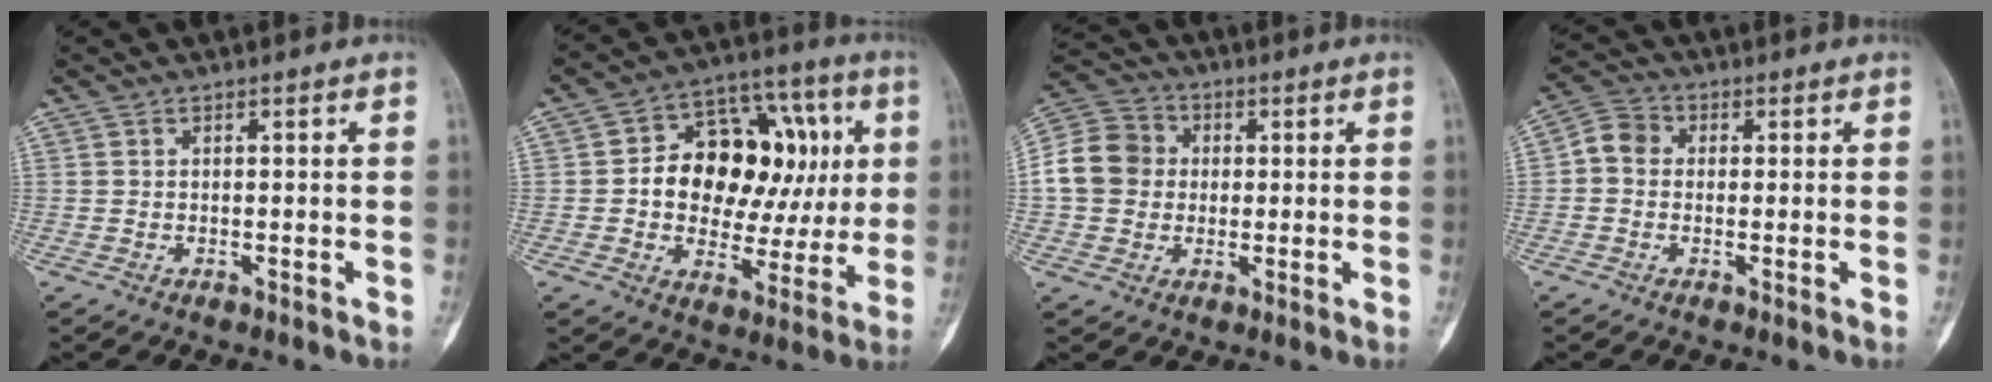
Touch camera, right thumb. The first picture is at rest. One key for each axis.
{"total": 21.2, "fx": 2.9, "fy": 13.6, "fz": 16.0, "tx": -0.184, "ty": 0.032, "tz": 0.049}
{"total": 10.7, "fx": 0.3, "fy": 9.5, "fz": 4.9, "tx": -0.083, "ty": 0.025, "tz": -0.007}
{"total": 4.7, "fx": 0.0, "fy": 4.1, "fz": 2.4, "tx": -0.033, "ty": 0.014, "tz": -0.012}